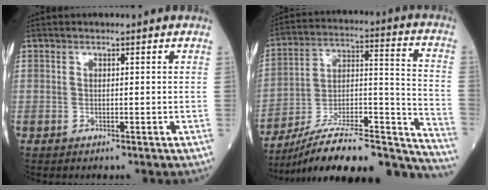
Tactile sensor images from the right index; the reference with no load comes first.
{"total": 27.7, "force": [-24.5, 3.6, 12.3], "torque": [-0.130, 0.018, -0.374]}